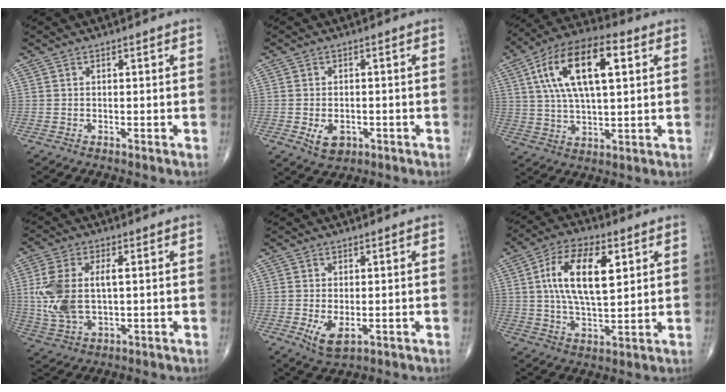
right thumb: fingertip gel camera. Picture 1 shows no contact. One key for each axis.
{"total": 4.5, "fx": -1.5, "fy": 3.0, "fz": 3.0, "tx": -0.040, "ty": 0.002, "tz": -0.015}
{"total": 17.6, "fx": 5.2, "fy": 7.5, "fz": 15.1, "tx": -0.270, "ty": 0.013, "tz": 0.086}
{"total": 11.8, "fx": 0.9, "fy": 6.3, "fz": 9.9, "tx": -0.228, "ty": 0.002, "tz": 0.025}
{"total": 4.6, "fx": -1.1, "fy": 2.3, "fz": 3.8, "tx": -0.068, "ty": -0.011, "tz": -0.009}
{"total": 14.4, "fx": 3.8, "fy": 6.6, "fz": 12.2, "tx": -0.214, "ty": -0.004, "tz": 0.069}